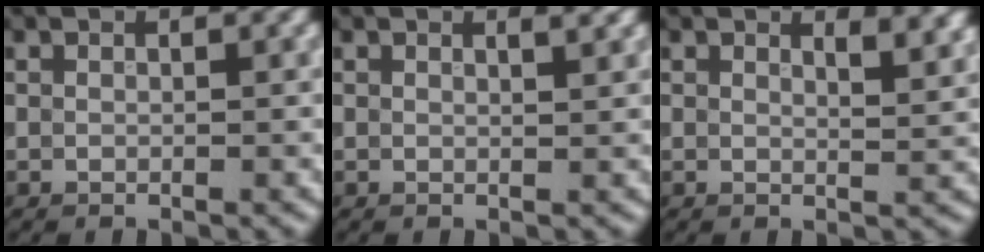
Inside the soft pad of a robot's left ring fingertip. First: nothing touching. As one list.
[{"total": 1.3, "force": [1.0, 0.4, 0.8], "torque": [-0.003, 0.002, 0.010]}, {"total": 3.2, "force": [2.0, 1.2, 2.1], "torque": [-0.010, 0.006, 0.024]}]